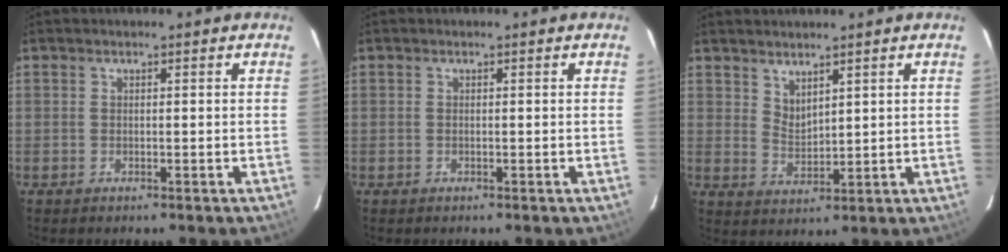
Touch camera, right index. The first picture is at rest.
{"total": 0.0}
{"total": 3.7, "force": [3.1, 1.4, 1.6], "torque": [-0.027, -0.007, 0.059]}